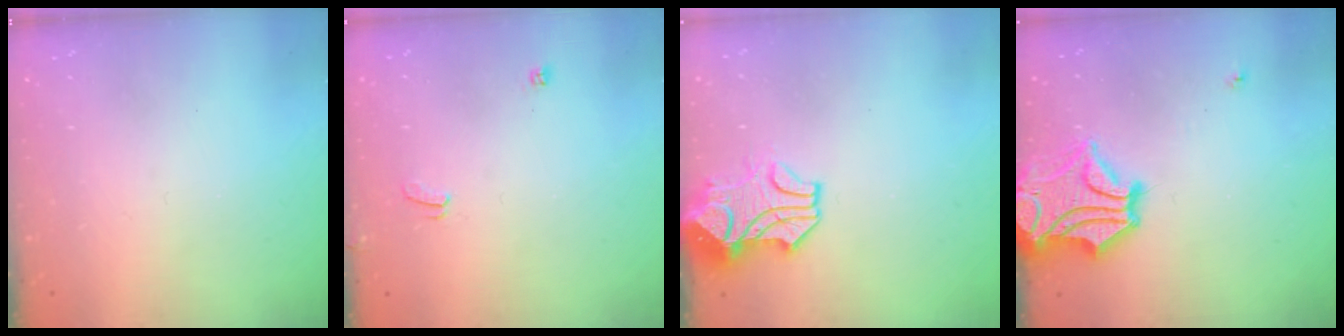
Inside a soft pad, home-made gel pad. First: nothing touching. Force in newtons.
{"total": 2.6, "press": 2.5, "slide": 0.4}
{"total": 2.0, "press": 1.8, "slide": 1.0}
{"total": 5.4, "press": 5.1, "slide": 1.9}